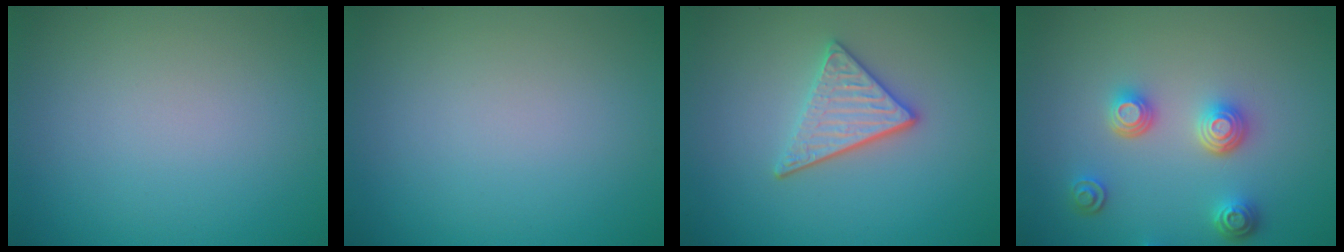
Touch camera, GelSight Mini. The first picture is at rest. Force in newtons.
{"total": 0.0}
{"total": 3.5, "press": 3.0, "slide": 1.8}
{"total": 3.6, "press": 3.0, "slide": 2.0}